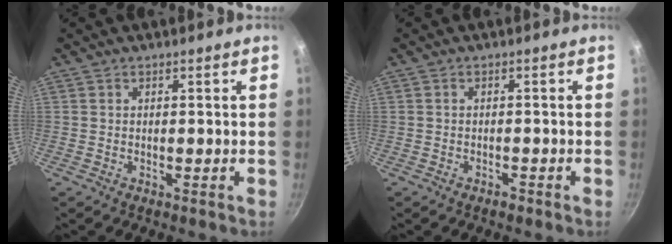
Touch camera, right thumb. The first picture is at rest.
{"total": 1.3, "force": [-0.9, 0.6, 0.6], "torque": [-0.010, 0.011, -0.013]}